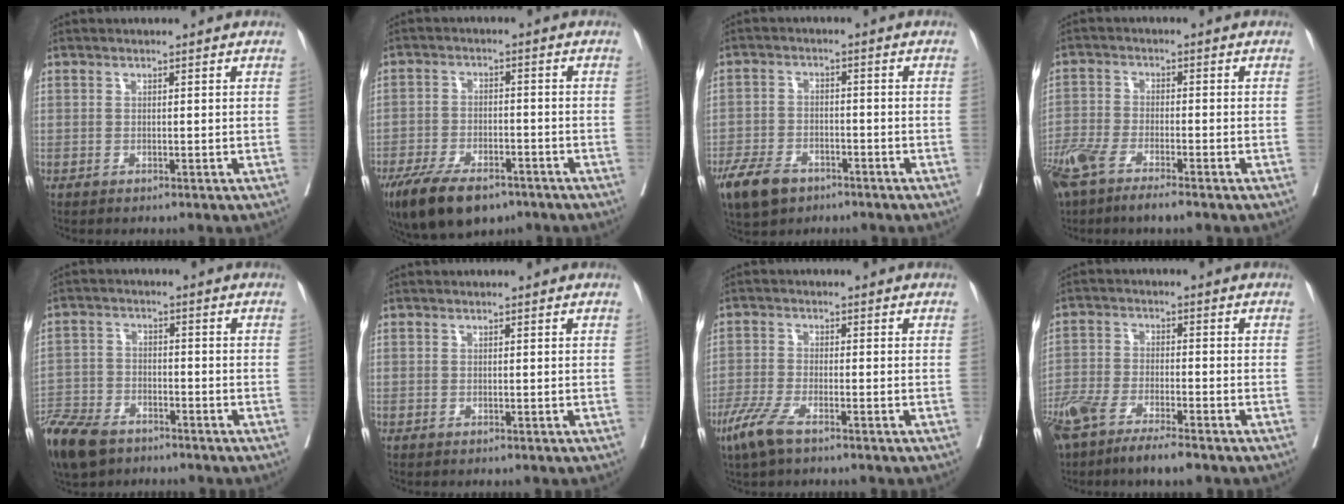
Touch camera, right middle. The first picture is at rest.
{"total": 12.0, "force": [-8.5, 4.9, 7.0], "torque": [-0.122, -0.013, -0.140]}
{"total": 7.9, "force": [-5.2, 4.3, 4.0], "torque": [-0.081, -0.005, -0.090]}
{"total": 8.5, "force": [-6.1, 1.9, 5.6], "torque": [-0.109, -0.011, -0.112]}
{"total": 12.3, "force": [-9.1, 5.8, 5.9], "torque": [-0.132, -0.018, -0.163]}
{"total": 0.0}
{"total": 5.4, "force": [-3.6, 1.1, 3.9], "torque": [-0.092, -0.011, -0.069]}
{"total": 10.0, "force": [-7.3, 2.2, 6.4], "torque": [-0.118, -0.012, -0.130]}